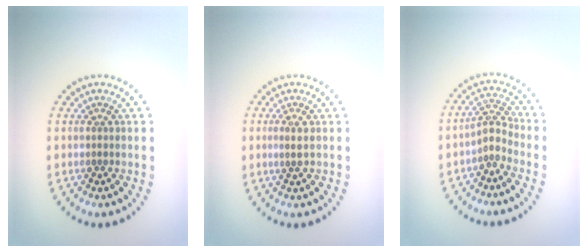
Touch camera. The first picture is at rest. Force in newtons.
{"total": 1.0, "press": 0.9, "slide": 0.5}
{"total": 2.2, "press": 1.5, "slide": 1.7}